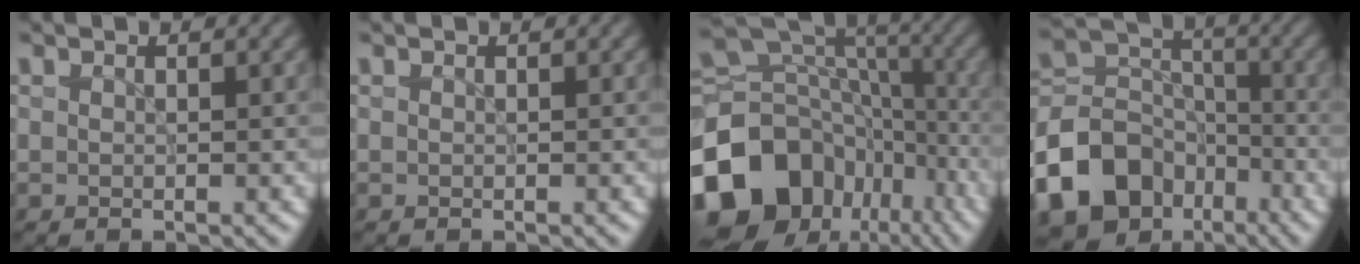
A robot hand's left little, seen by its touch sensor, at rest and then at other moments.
{"total": 0.0}
{"total": 17.7, "force": [-8.4, 12.9, 8.7], "torque": [-0.203, 0.001, -0.131]}
{"total": 12.7, "force": [-7.0, 9.2, 5.4], "torque": [-0.127, 0.000, -0.129]}